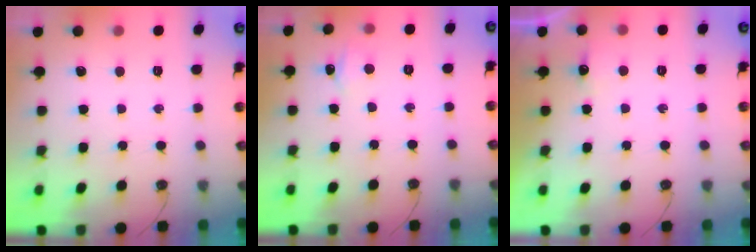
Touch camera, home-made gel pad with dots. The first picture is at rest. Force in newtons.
{"total": 4.1, "press": 4.0, "slide": 0.6}
{"total": 5.4, "press": 5.3, "slide": 1.2}